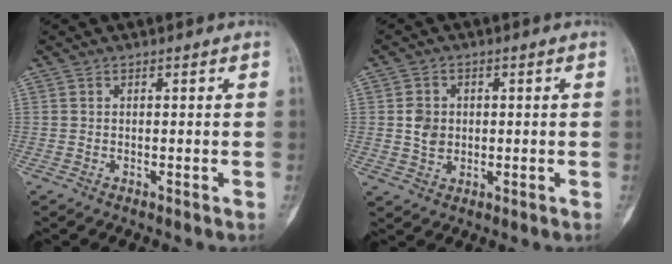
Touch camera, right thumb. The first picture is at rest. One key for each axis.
{"total": 4.5, "fx": 0.3, "fy": 3.8, "fz": 2.4, "tx": -0.027, "ty": -0.003, "tz": 0.008}